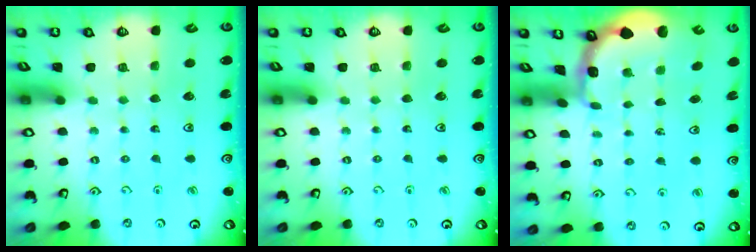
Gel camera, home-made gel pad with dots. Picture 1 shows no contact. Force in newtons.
{"total": 0.0}
{"total": 1.5, "press": 1.2, "slide": 0.7}